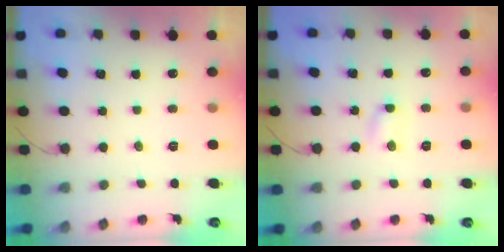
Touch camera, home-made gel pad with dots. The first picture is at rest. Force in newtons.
{"total": 2.7, "press": 2.6, "slide": 0.8}